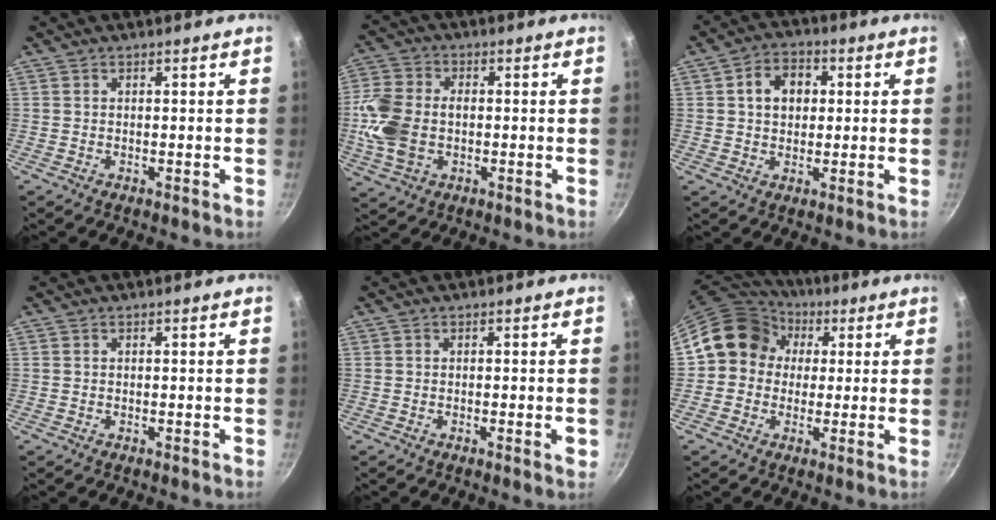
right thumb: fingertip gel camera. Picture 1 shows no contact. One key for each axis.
{"total": 11.7, "fx": -1.1, "fy": 8.2, "fz": 8.3, "tx": -0.167, "ty": 0.008, "tz": -0.030}
{"total": 7.5, "fx": 1.6, "fy": 5.7, "fz": 4.6, "tx": -0.047, "ty": 0.010, "tz": 0.018}
{"total": 0.0}
{"total": 1.6, "fx": -0.5, "fy": 0.3, "fz": 1.5, "tx": -0.020, "ty": 0.000, "tz": -0.008}
{"total": 12.7, "fx": 1.8, "fy": 11.3, "fz": 5.4, "tx": -0.056, "ty": 0.028, "tz": 0.009}